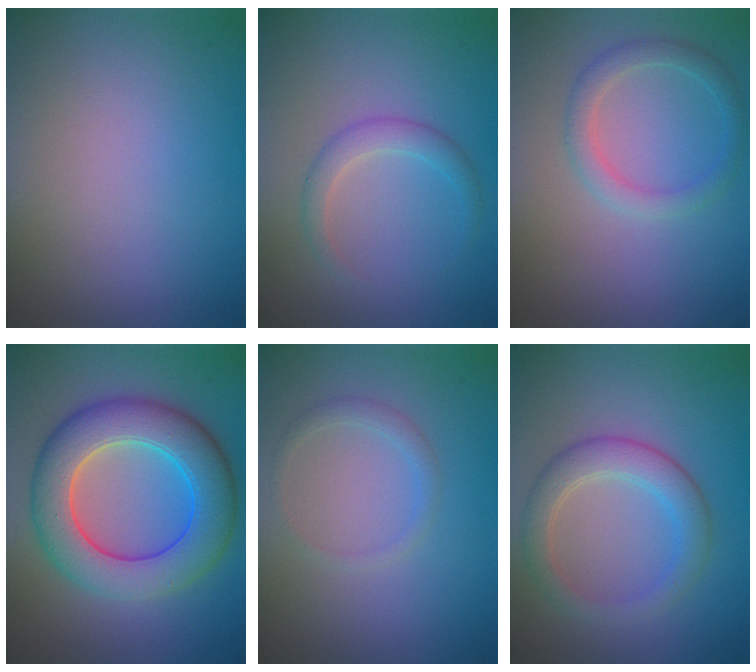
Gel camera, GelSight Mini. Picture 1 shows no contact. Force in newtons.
{"total": 2.0, "press": 2.0, "slide": 0.0}
{"total": 2.2, "press": 2.2, "slide": 0.1}
{"total": 8.8, "press": 8.8, "slide": 0.2}
{"total": 1.2, "press": 1.1, "slide": 0.1}
{"total": 3.7, "press": 3.7, "slide": 0.3}